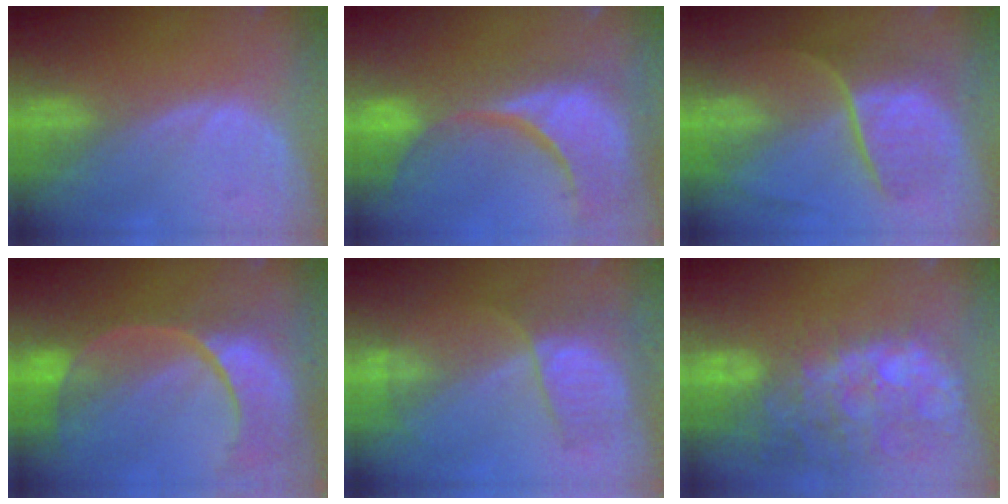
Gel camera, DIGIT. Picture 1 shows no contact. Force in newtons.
{"total": 15.3, "press": 12.2, "slide": 9.3}
{"total": 9.1, "press": 7.5, "slide": 5.2}
{"total": 12.0, "press": 9.7, "slide": 7.0}
{"total": 7.3, "press": 6.0, "slide": 4.0}
{"total": 13.8, "press": 11.5, "slide": 7.6}